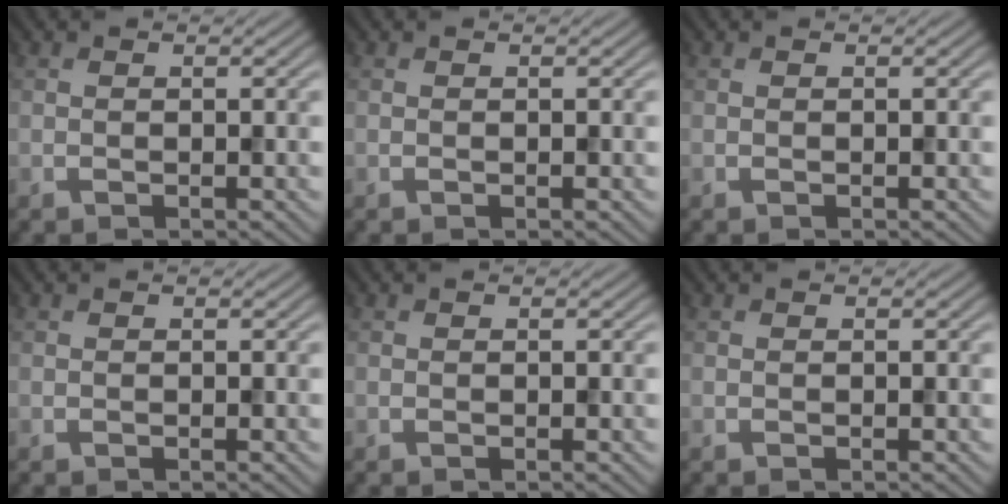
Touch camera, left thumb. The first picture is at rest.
{"total": 0.0}
{"total": 0.0}
{"total": 0.0}
{"total": 0.0}
{"total": 0.0}